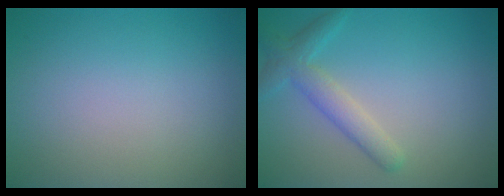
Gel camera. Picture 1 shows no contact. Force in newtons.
{"total": 2.9, "press": 2.9, "slide": 0.1}